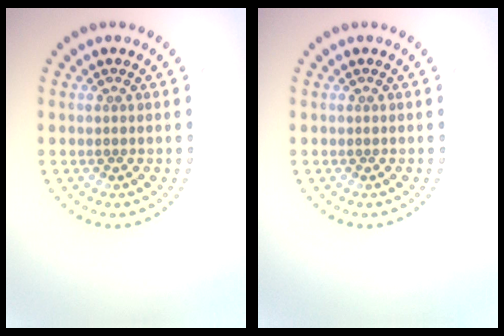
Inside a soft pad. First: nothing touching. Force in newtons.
{"total": 0.0}